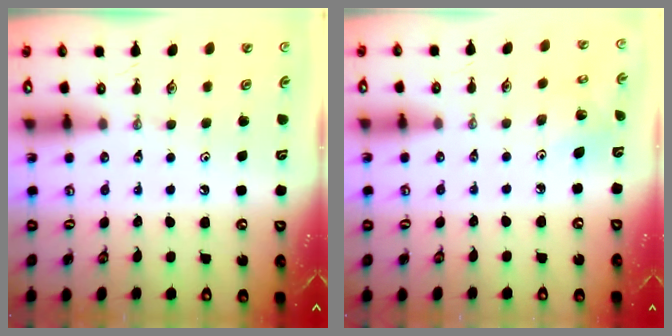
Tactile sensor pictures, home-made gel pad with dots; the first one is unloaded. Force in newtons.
{"total": 3.5, "press": 3.5, "slide": 0.2}